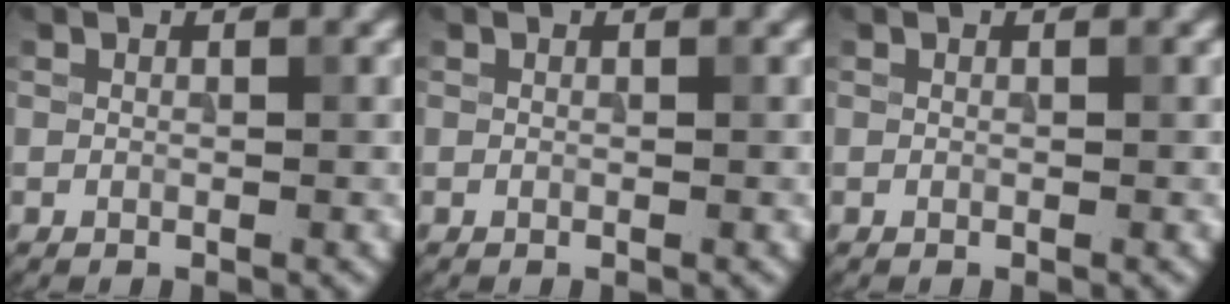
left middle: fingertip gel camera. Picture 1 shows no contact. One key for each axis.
{"total": 0.0}
{"total": 0.0}